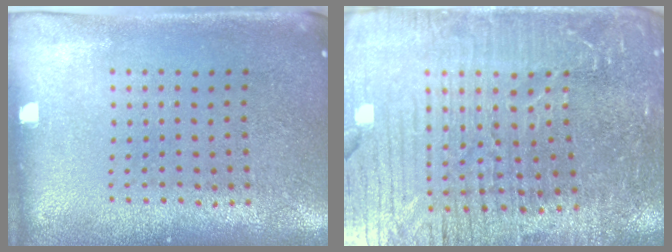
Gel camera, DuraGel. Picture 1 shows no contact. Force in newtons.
{"total": 5.3, "press": 4.9, "slide": 1.9}